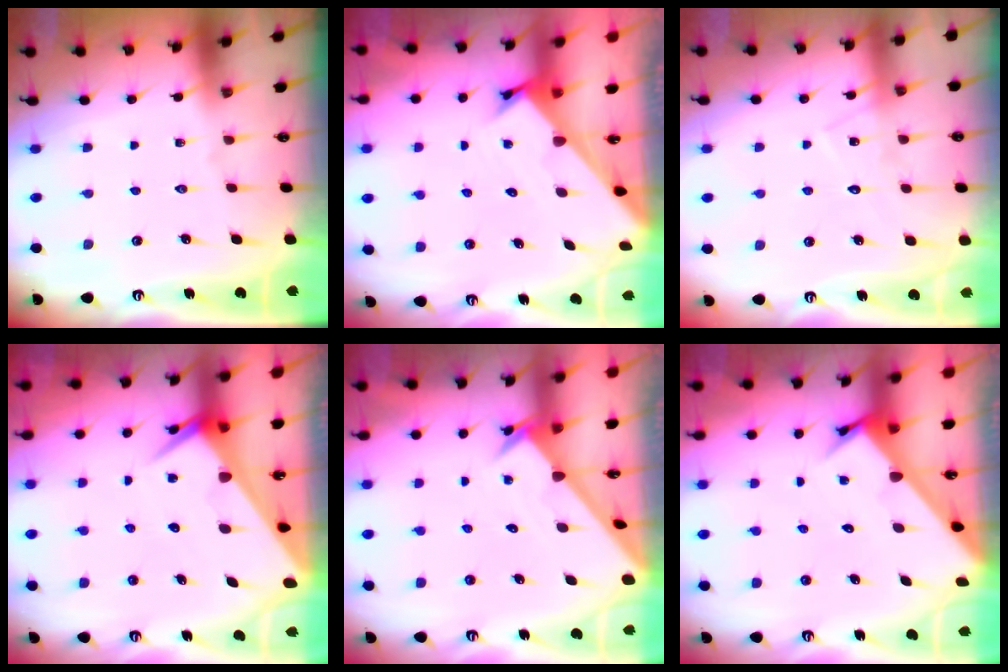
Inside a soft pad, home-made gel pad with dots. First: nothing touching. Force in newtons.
{"total": 2.6, "press": 2.6, "slide": 0.3}
{"total": 9.4, "press": 9.4, "slide": 0.5}
{"total": 6.1, "press": 6.0, "slide": 0.5}
{"total": 2.3, "press": 2.3, "slide": 0.2}
{"total": 3.6, "press": 3.6, "slide": 0.2}